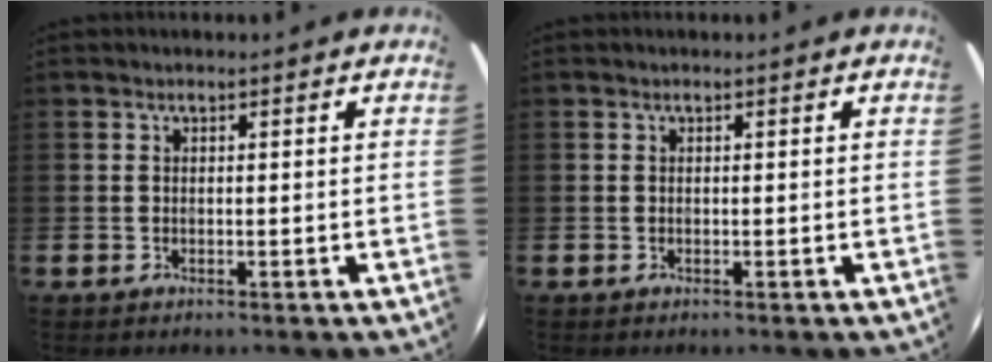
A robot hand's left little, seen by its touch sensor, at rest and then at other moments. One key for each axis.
{"total": 0.0}